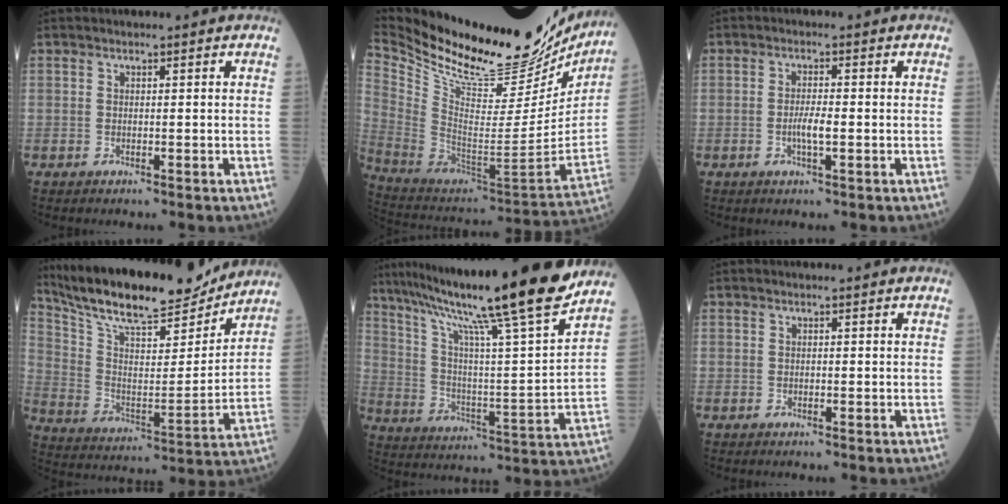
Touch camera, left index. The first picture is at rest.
{"total": 32.4, "force": [27.8, 7.9, 14.5], "torque": [-0.269, -0.069, 0.414]}
{"total": 2.8, "force": [-0.8, 0.3, 2.7], "torque": [-0.054, -0.004, -0.016]}
{"total": 20.8, "force": [18.7, 3.3, 8.5], "torque": [-0.160, -0.007, 0.307]}
{"total": 23.8, "force": [19.0, -1.3, 14.2], "torque": [-0.235, -0.029, 0.293]}
{"total": 0.0}